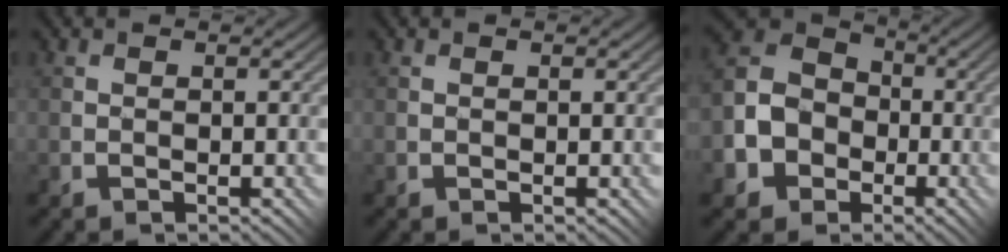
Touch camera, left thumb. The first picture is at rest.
{"total": 0.0}
{"total": 8.5, "force": [-2.7, 7.3, 3.5], "torque": [-0.094, -0.022, -0.070]}